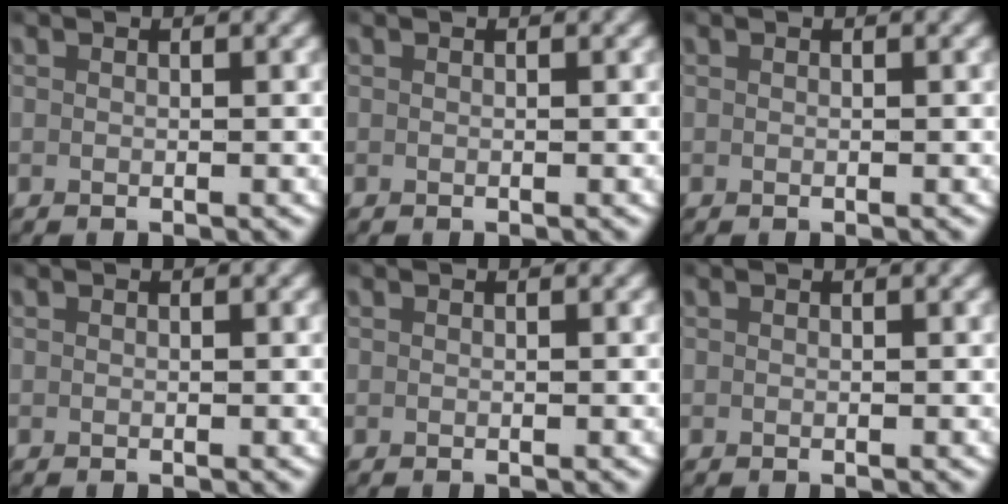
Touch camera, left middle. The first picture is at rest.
{"total": 0.0}
{"total": 0.0}
{"total": 0.0}
{"total": 0.0}
{"total": 0.0}